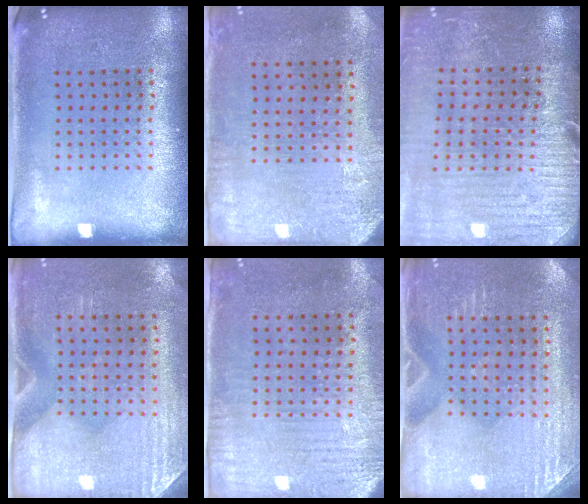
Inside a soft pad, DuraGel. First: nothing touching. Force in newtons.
{"total": 3.3, "press": 2.6, "slide": 2.0}
{"total": 2.9, "press": 2.9, "slide": 0.6}
{"total": 2.9, "press": 2.5, "slide": 1.5}
{"total": 3.0, "press": 2.4, "slide": 1.8}
{"total": 3.0, "press": 2.9, "slide": 0.6}